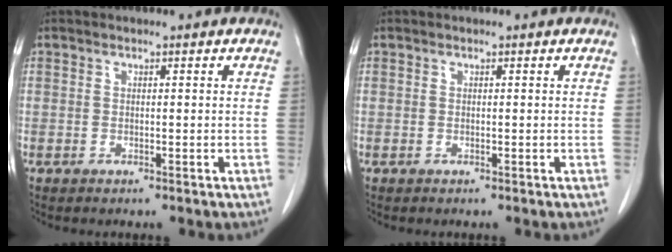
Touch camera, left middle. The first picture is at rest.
{"total": 0.0}